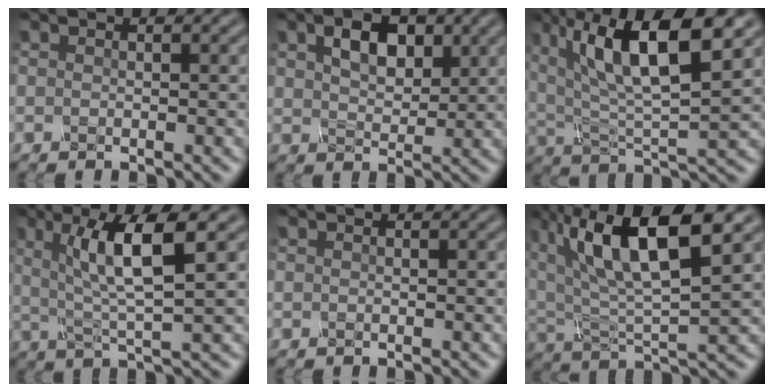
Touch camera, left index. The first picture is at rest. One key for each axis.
{"total": 4.5, "fx": 1.5, "fy": 2.7, "fz": 3.3, "tx": -0.064, "ty": 0.003, "tz": 0.022}
{"total": 11.0, "fx": 4.7, "fy": 3.6, "fz": 9.3, "tx": -0.166, "ty": 0.004, "tz": 0.079}
{"total": 7.1, "fx": 1.9, "fy": 1.4, "fz": 6.7, "tx": -0.115, "ty": 0.002, "tz": 0.031}
{"total": 0.0}
{"total": 10.7, "fx": 4.4, "fy": 3.8, "fz": 9.0, "tx": -0.169, "ty": 0.008, "tz": 0.074}